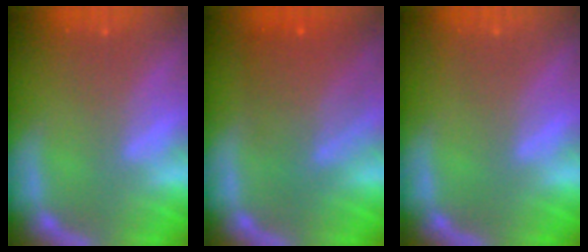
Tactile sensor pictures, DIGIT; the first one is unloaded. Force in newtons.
{"total": 6.6}
{"total": 0.0}